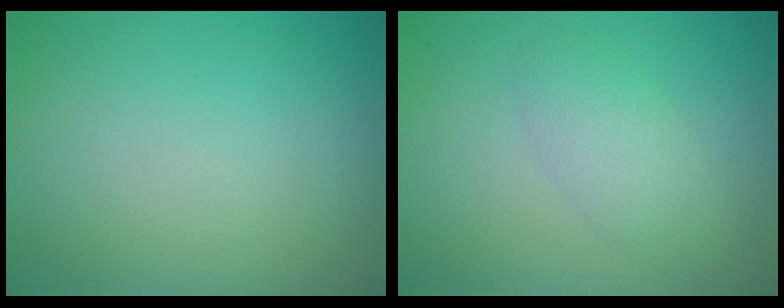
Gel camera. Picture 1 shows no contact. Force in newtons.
{"total": 2.4, "press": 2.4, "slide": 0.1}